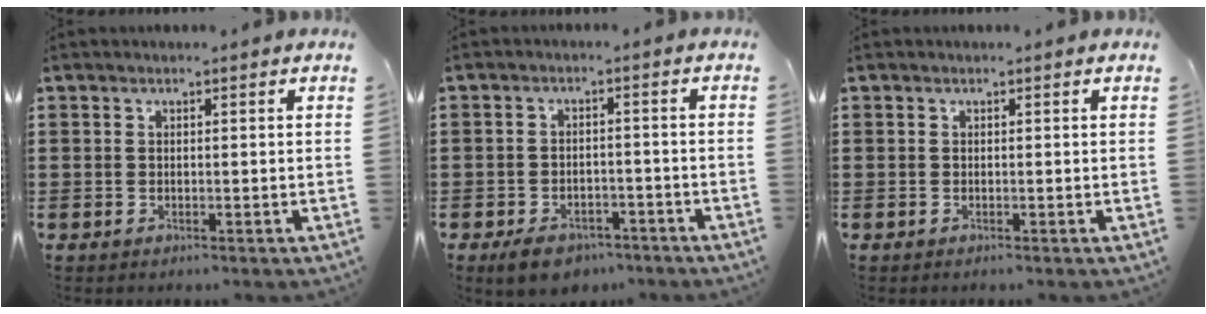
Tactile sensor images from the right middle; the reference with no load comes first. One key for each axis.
{"total": 3.8, "fx": -3.3, "fy": 1.6, "fz": 0.8, "tx": -0.016, "ty": 0.011, "tz": -0.065}
{"total": 0.0}